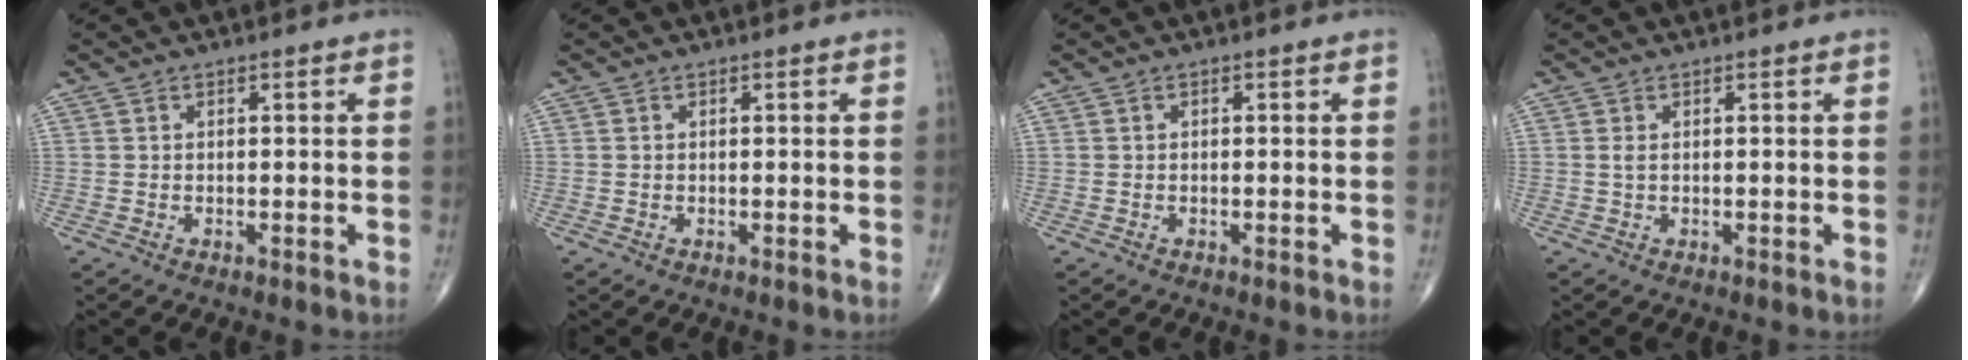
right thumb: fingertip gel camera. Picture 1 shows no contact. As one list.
[{"total": 0.0}, {"total": 0.0}, {"total": 0.8, "force": [0.2, 0.4, 0.7], "torque": [-0.018, 0.003, 0.005]}]